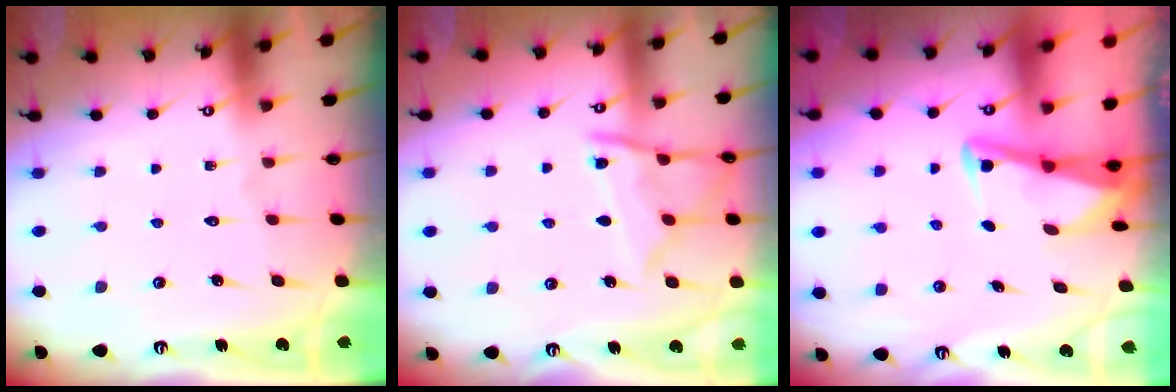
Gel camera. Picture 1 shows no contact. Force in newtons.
{"total": 11.6, "press": 11.6, "slide": 1.0}
{"total": 3.0, "press": 3.0, "slide": 0.4}